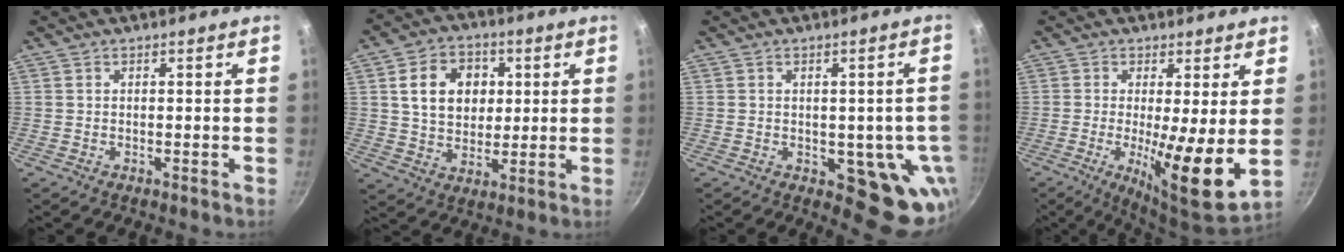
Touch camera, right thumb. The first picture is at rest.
{"total": 12.1, "force": [2.8, 9.3, 7.1], "torque": [-0.090, 0.002, 0.045]}
{"total": 11.0, "force": [-2.2, 5.6, 9.1], "torque": [-0.059, -0.009, -0.024]}
{"total": 12.3, "force": [-0.1, 2.5, 12.0], "torque": [-0.188, -0.030, -0.001]}